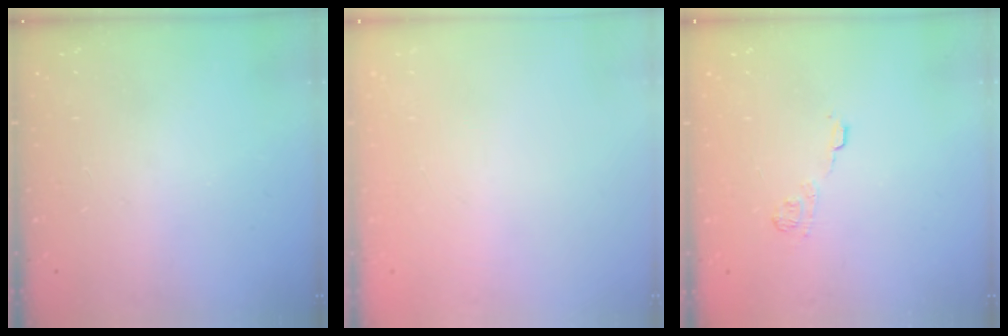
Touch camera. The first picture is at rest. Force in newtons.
{"total": 2.7, "press": 2.6, "slide": 0.8}
{"total": 8.7, "press": 8.6, "slide": 1.3}